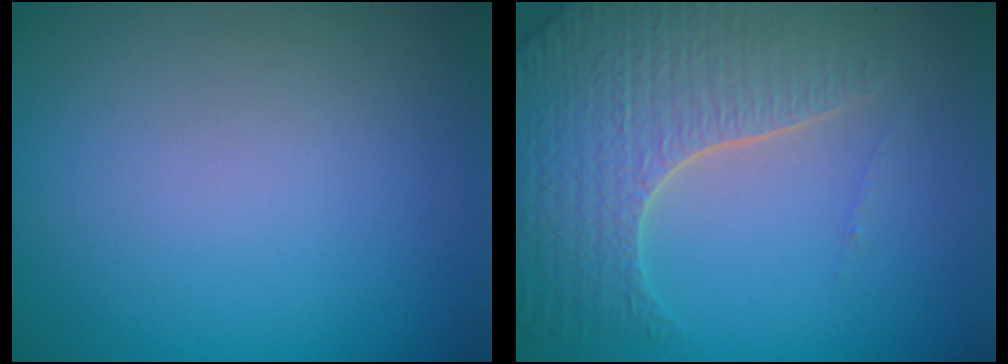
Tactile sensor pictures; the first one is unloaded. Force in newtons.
{"total": 6.5, "press": 5.0, "slide": 4.2}